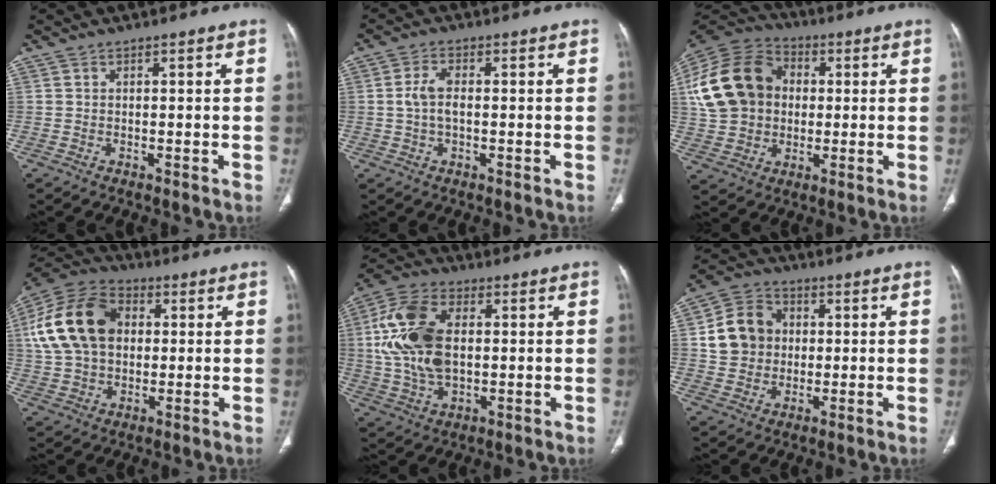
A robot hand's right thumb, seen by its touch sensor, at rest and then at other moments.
{"total": 4.2, "force": [0.0, 2.1, 3.6], "torque": [-0.083, 0.009, -0.002]}
{"total": 19.5, "force": [2.6, 15.6, 11.5], "torque": [-0.220, 0.026, 0.046]}
{"total": 18.8, "force": [3.3, 13.2, 12.9], "torque": [-0.239, 0.022, 0.057]}
{"total": 16.0, "force": [1.8, 9.6, 12.7], "torque": [-0.258, 0.010, 0.033]}
{"total": 11.1, "force": [1.2, 9.7, 5.2], "torque": [-0.073, 0.015, 0.018]}